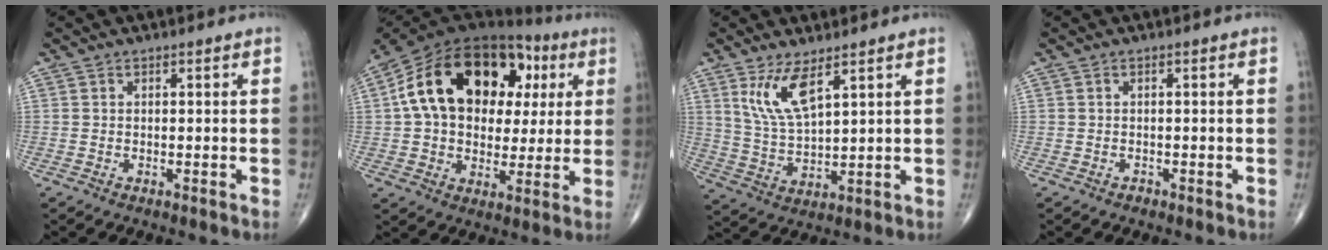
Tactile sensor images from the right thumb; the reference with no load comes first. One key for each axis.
{"total": 23.9, "fx": 5.5, "fy": 15.7, "fz": 17.3, "tx": -0.267, "ty": 0.030, "tz": 0.084}
{"total": 8.5, "fx": 4.6, "fy": 2.8, "fz": 6.6, "tx": -0.130, "ty": -0.029, "tz": 0.102}
{"total": 0.5, "fx": -0.4, "fy": 0.4, "fz": 0.1, "tx": 0.002, "ty": 0.001, "tz": -0.009}